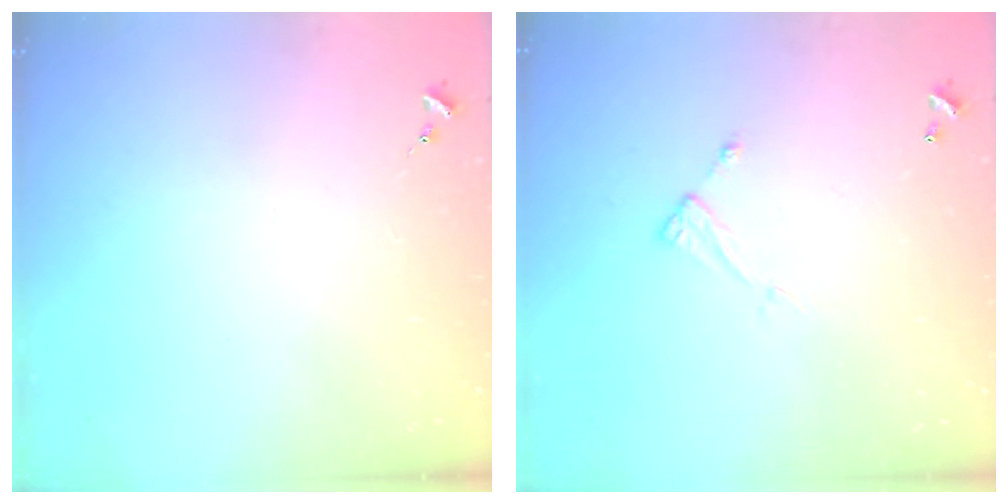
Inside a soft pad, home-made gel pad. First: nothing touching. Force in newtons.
{"total": 5.0, "press": 5.0, "slide": 0.4}